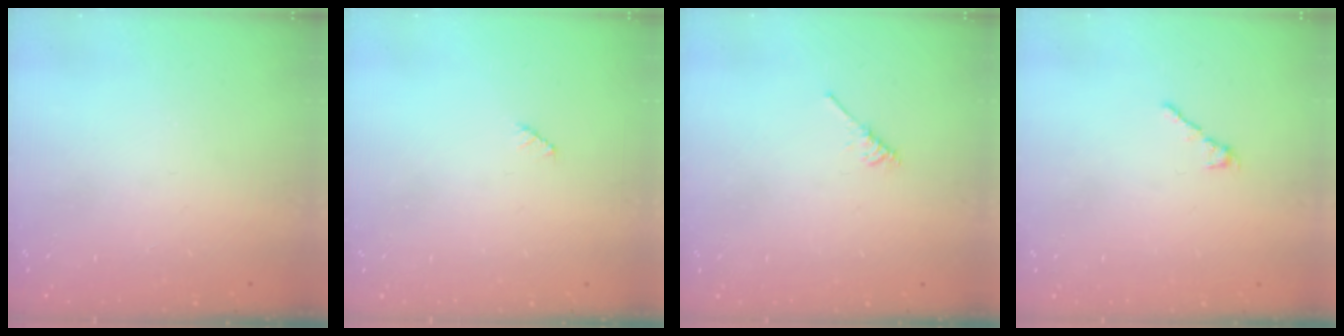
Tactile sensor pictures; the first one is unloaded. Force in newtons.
{"total": 2.5, "press": 2.5, "slide": 0.3}
{"total": 2.1, "press": 2.1, "slide": 0.4}
{"total": 1.7, "press": 1.5, "slide": 0.6}